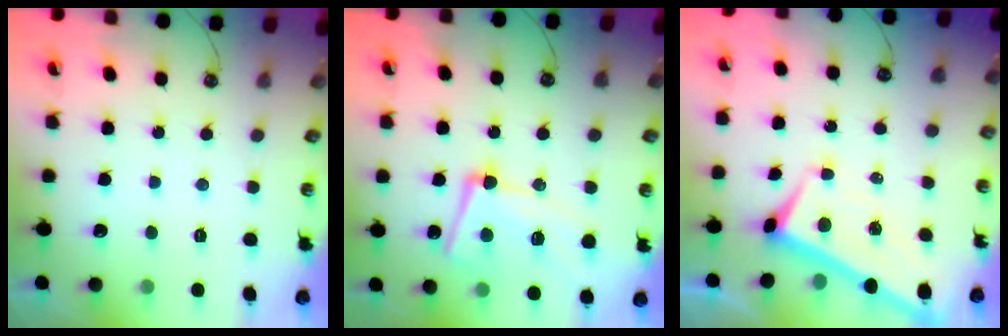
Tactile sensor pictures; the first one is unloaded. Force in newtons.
{"total": 12.0, "press": 11.8, "slide": 2.1}
{"total": 2.7, "press": 2.6, "slide": 0.3}